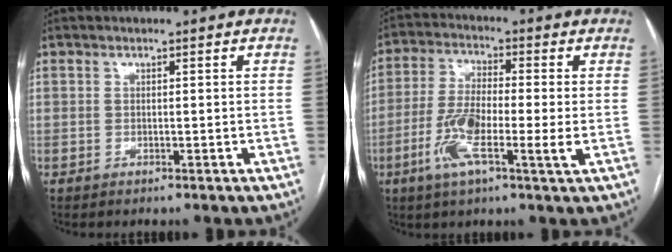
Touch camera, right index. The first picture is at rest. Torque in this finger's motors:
{"motor_torque": [1.30, -0.31, 0.76, 0.19]}